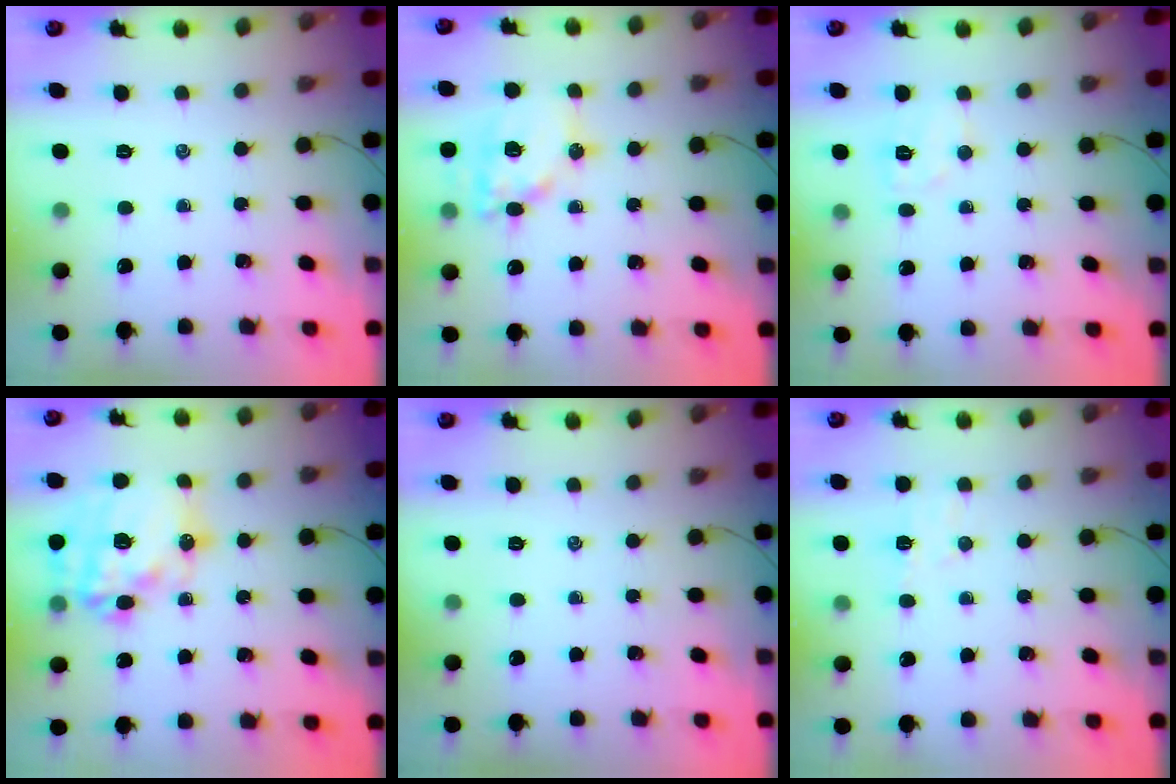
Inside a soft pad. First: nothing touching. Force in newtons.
{"total": 13.4, "press": 13.2, "slide": 2.2}
{"total": 5.7, "press": 5.6, "slide": 1.1}
{"total": 22.8, "press": 22.2, "slide": 4.9}
{"total": 0.0}
{"total": 4.9, "press": 4.9, "slide": 0.7}